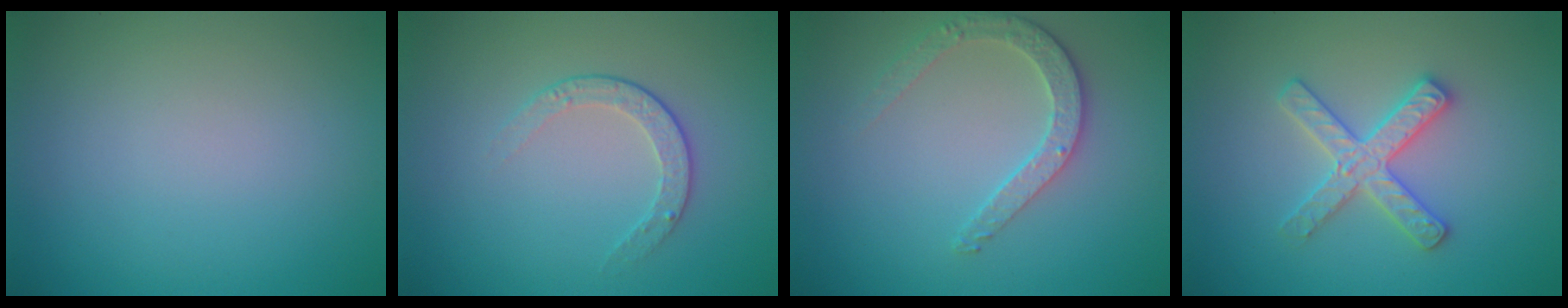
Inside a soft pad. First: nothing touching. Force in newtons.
{"total": 2.1, "press": 1.4, "slide": 1.5}
{"total": 2.8, "press": 2.5, "slide": 1.2}
{"total": 2.9, "press": 2.9, "slide": 0.5}